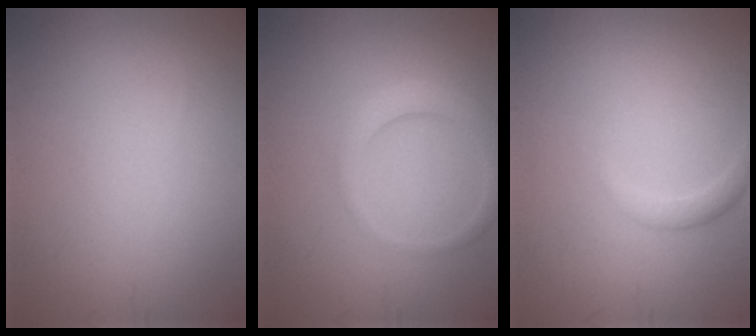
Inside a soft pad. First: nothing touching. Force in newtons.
{"total": 2.9, "press": 2.9, "slide": 0.2}
{"total": 1.2, "press": 1.2, "slide": 0.0}